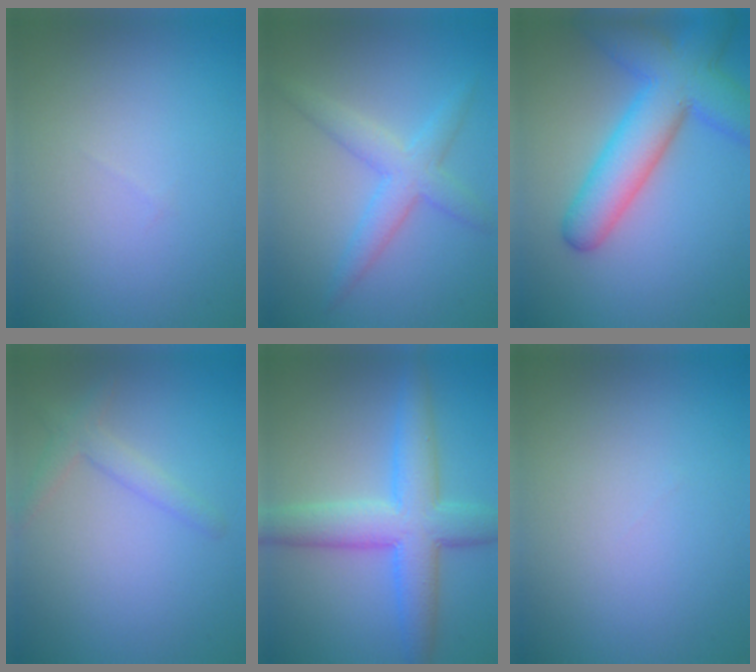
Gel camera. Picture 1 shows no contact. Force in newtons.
{"total": 3.7, "press": 3.7, "slide": 0.0}
{"total": 8.8, "press": 8.8, "slide": 0.4}
{"total": 2.0, "press": 2.0, "slide": 0.1}
{"total": 7.1, "press": 7.1, "slide": 0.2}
{"total": 0.0}